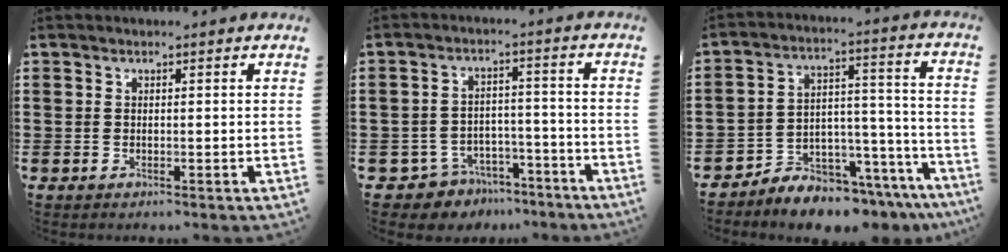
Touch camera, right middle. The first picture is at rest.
{"total": 5.0, "force": [-4.6, 1.8, 0.6], "torque": [-0.030, 0.012, -0.099]}
{"total": 6.8, "force": [-6.7, 1.4, 0.1], "torque": [0.005, 0.018, -0.133]}